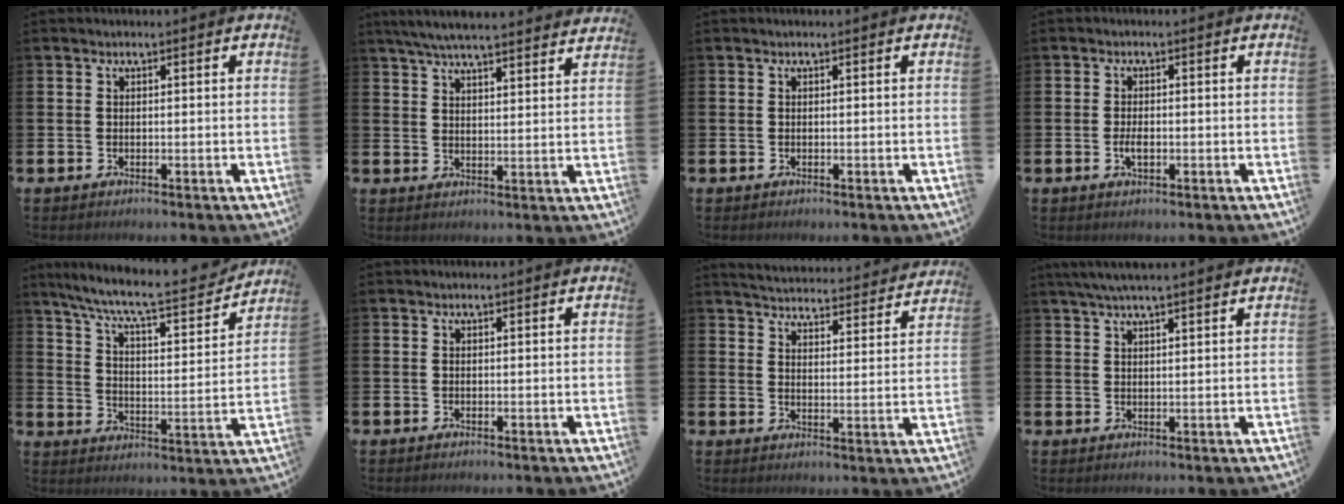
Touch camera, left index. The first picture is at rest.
{"total": 6.2, "force": [5.9, 0.3, 1.8], "torque": [-0.051, -0.025, 0.106]}
{"total": 0.0}
{"total": 2.1, "force": [-0.4, 1.0, 1.8], "torque": [-0.026, -0.004, -0.009]}
{"total": 9.2, "force": [8.2, 1.1, 4.0], "torque": [-0.107, -0.055, 0.136]}
{"total": 0.0}
{"total": 4.7, "force": [4.7, 0.4, 0.2], "torque": [-0.025, -0.042, 0.080]}
{"total": 3.8, "force": [3.3, 0.2, 1.8], "torque": [-0.041, -0.002, 0.060]}